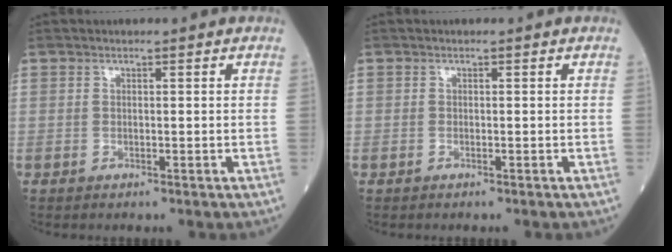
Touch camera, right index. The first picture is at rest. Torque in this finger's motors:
{"motor_torque": [-0.84, 0.31, -1.05, -0.21]}